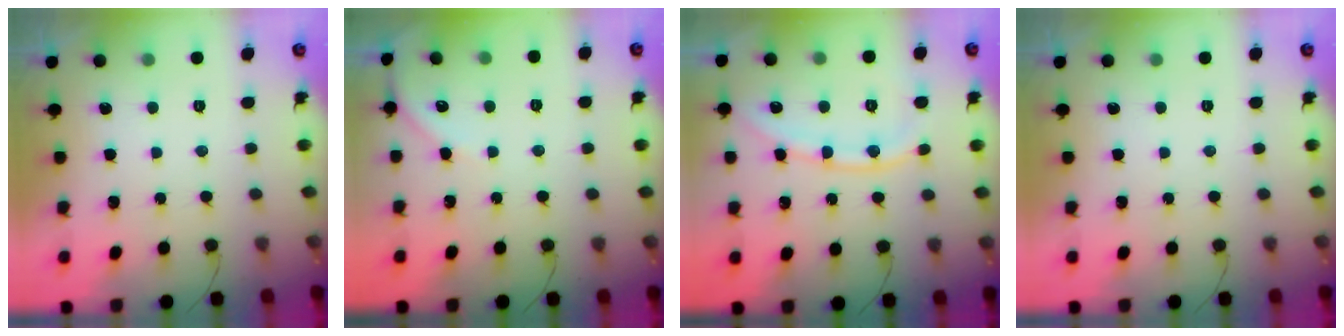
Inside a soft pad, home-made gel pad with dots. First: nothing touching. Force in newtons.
{"total": 3.2, "press": 3.1, "slide": 0.5}
{"total": 10.2, "press": 10.1, "slide": 1.5}
{"total": 0.0}